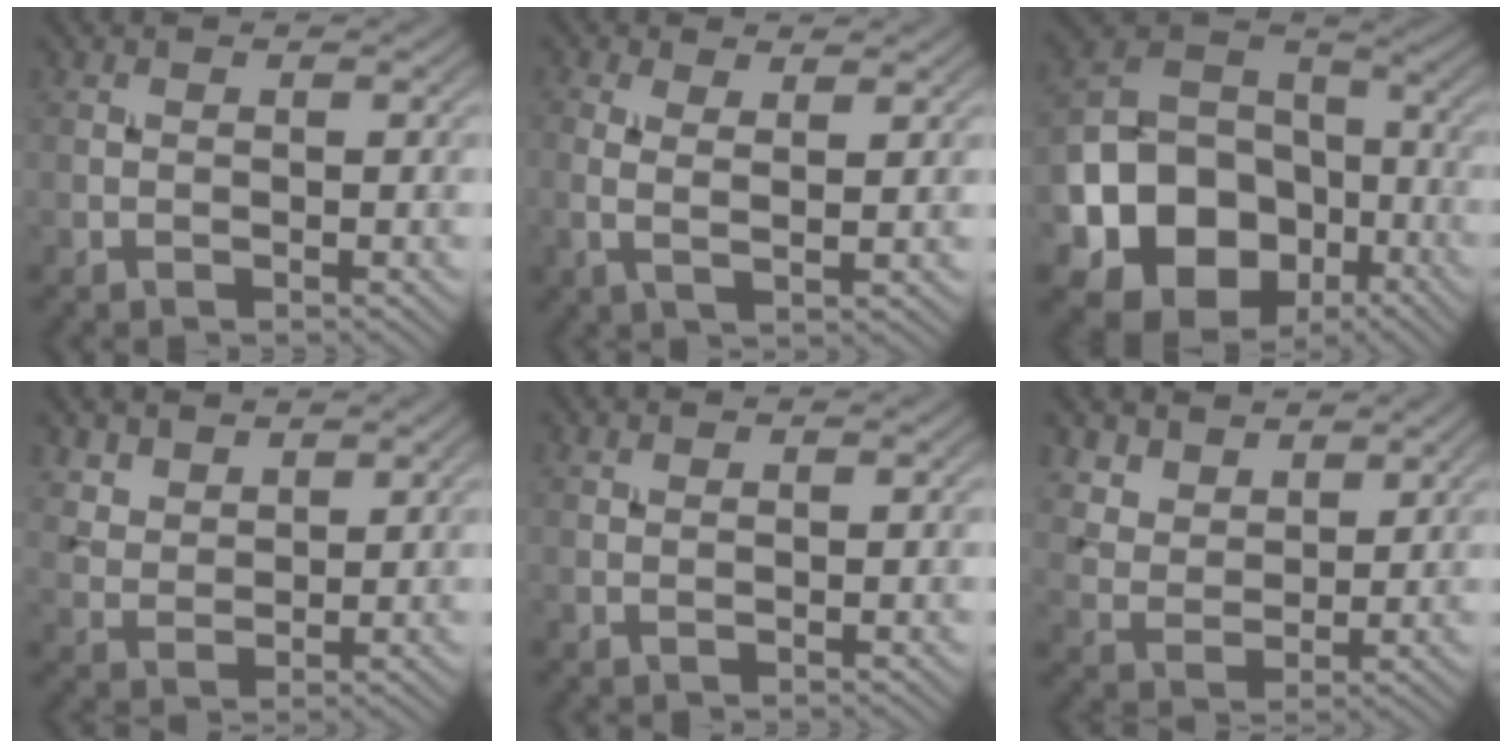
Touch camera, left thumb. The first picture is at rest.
{"total": 3.3, "force": [1.4, 1.0, 2.9], "torque": [-0.058, 0.001, 0.023]}
{"total": 17.2, "force": [-7.0, 13.4, 8.2], "torque": [-0.185, -0.051, -0.131]}
{"total": 4.2, "force": [3.4, 2.1, 1.5], "torque": [-0.044, -0.011, 0.086]}
{"total": 0.7, "force": [0.6, 0.0, 0.3], "torque": [-0.008, 0.003, 0.011]}
{"total": 5.5, "force": [4.4, 2.7, 1.9], "torque": [-0.059, -0.021, 0.111]}